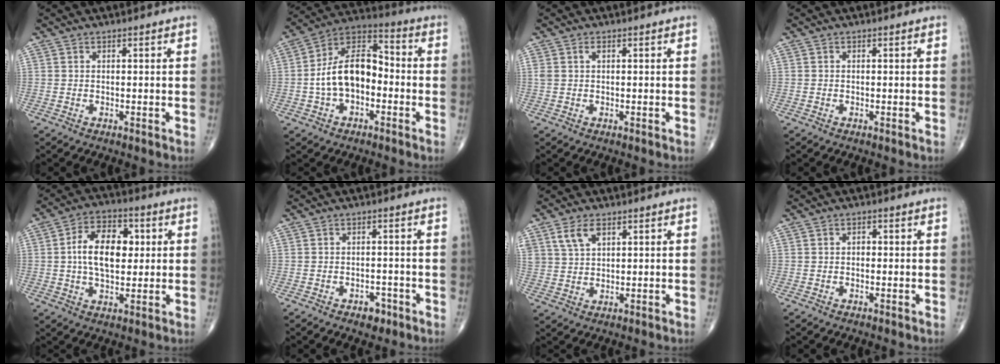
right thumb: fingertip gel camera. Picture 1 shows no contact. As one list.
[{"total": 14.0, "force": [-2.1, 8.6, 10.8], "torque": [-0.177, 0.046, -0.049]}, {"total": 1.4, "force": [0.5, 0.8, 1.1], "torque": [-0.031, 0.013, 0.016]}, {"total": 0.0}, {"total": 12.2, "force": [1.5, 7.4, 9.7], "torque": [-0.142, 0.010, 0.019]}, {"total": 3.1, "force": [-1.8, 1.9, 1.6], "torque": [-0.011, 0.010, -0.023]}, {"total": 5.0, "force": [2.6, 2.8, 3.1], "torque": [-0.056, -0.008, 0.057]}, {"total": 1.0, "force": [-0.1, 0.8, 0.6], "torque": [-0.001, 0.005, -0.005]}]